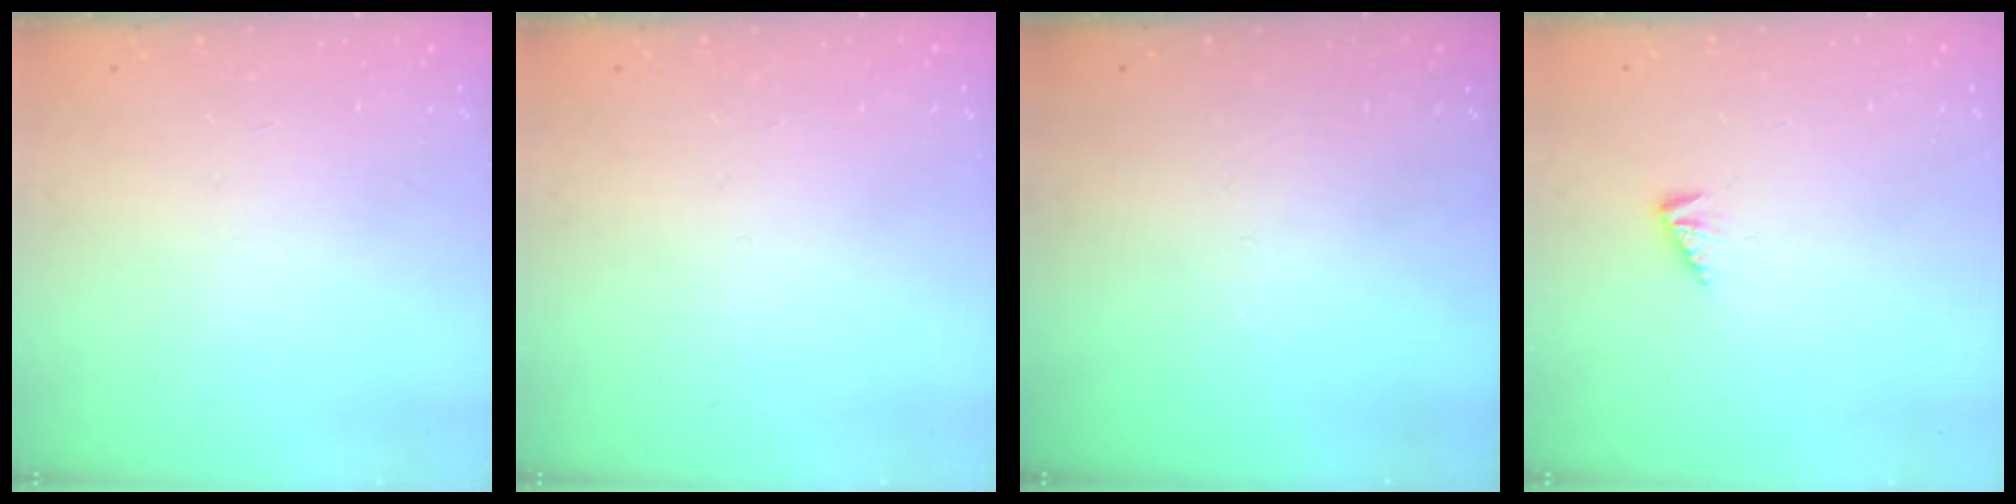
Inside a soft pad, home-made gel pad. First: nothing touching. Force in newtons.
{"total": 0.0}
{"total": 0.0}
{"total": 1.4, "press": 1.4, "slide": 0.5}